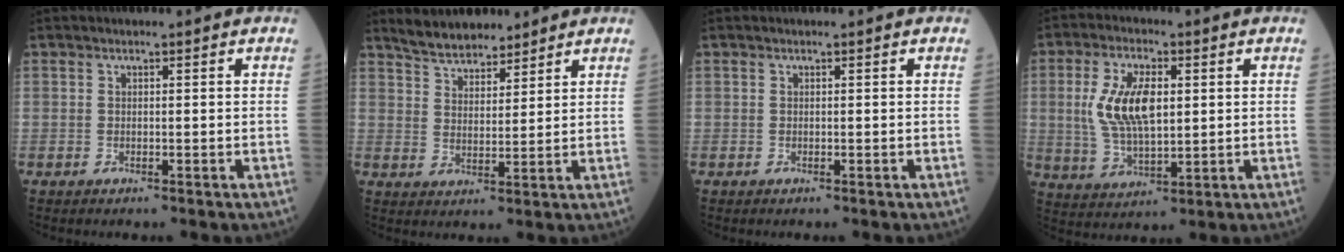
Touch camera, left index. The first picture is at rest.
{"total": 7.1, "force": [6.4, 2.3, 2.0], "torque": [-0.042, 0.017, 0.121]}
{"total": 0.0}
{"total": 9.9, "force": [1.5, 4.0, 8.9], "torque": [-0.197, 0.004, 0.032]}